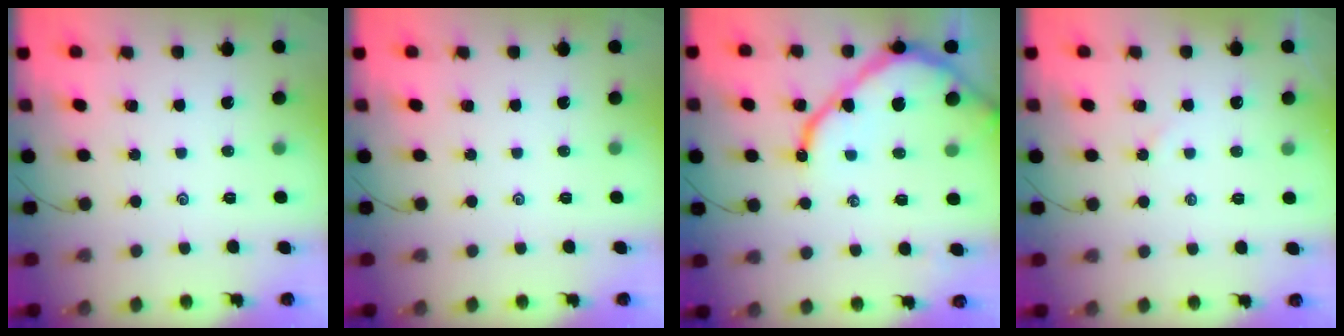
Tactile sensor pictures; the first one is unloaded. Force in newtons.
{"total": 0.0}
{"total": 12.2, "press": 12.1, "slide": 1.3}
{"total": 3.8, "press": 3.8, "slide": 0.4}